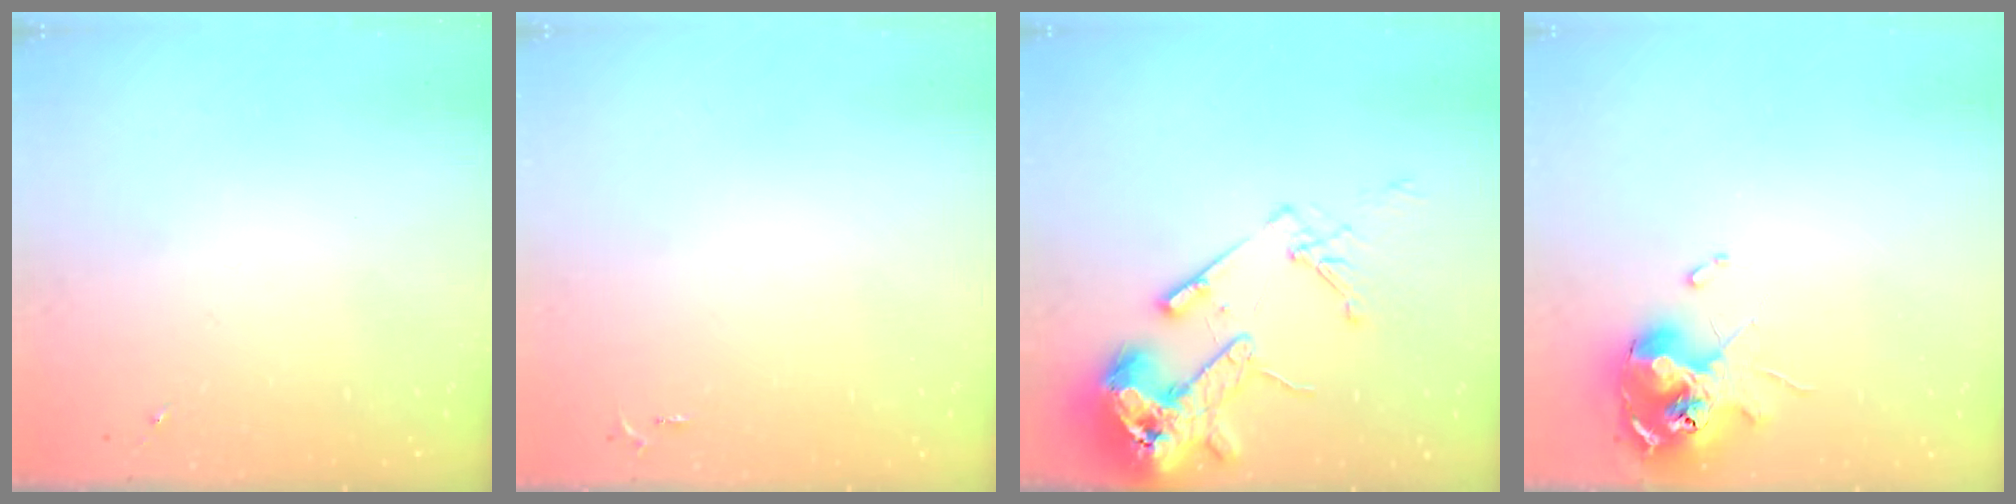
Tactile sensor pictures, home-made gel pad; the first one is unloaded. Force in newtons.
{"total": 2.6, "press": 2.6, "slide": 0.3}
{"total": 16.3, "press": 16.1, "slide": 2.5}
{"total": 12.0, "press": 11.8, "slide": 1.6}